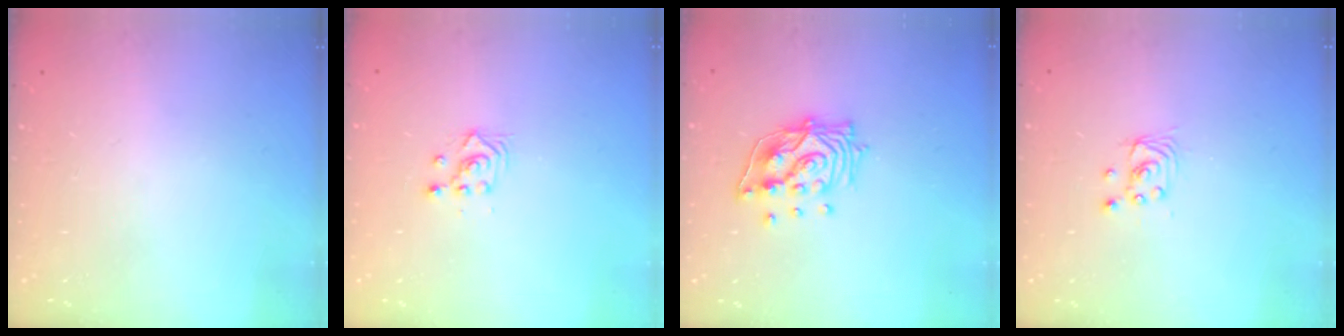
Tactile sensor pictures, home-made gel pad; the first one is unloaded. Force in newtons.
{"total": 2.3, "press": 2.3, "slide": 0.2}
{"total": 13.2, "press": 13.2, "slide": 1.3}
{"total": 2.5, "press": 2.5, "slide": 0.1}